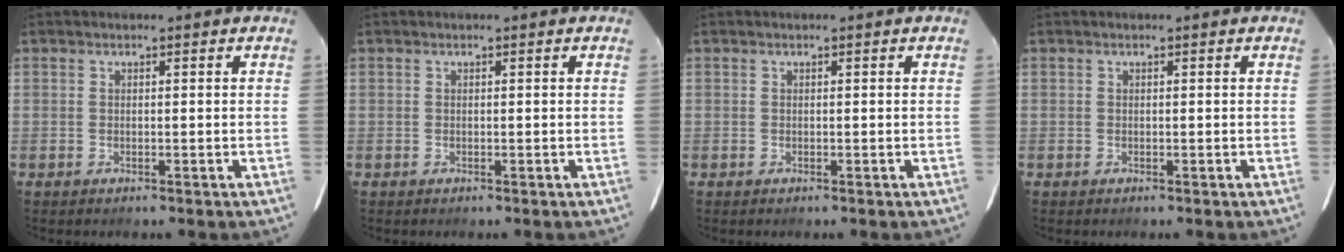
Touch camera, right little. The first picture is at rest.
{"total": 0.0}
{"total": 0.0}
{"total": 0.0}